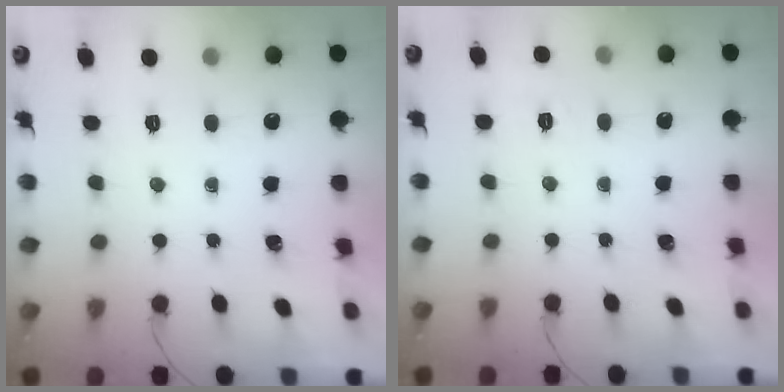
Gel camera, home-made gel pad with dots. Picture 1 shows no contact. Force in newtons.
{"total": 6.7, "press": 6.4, "slide": 2.0}